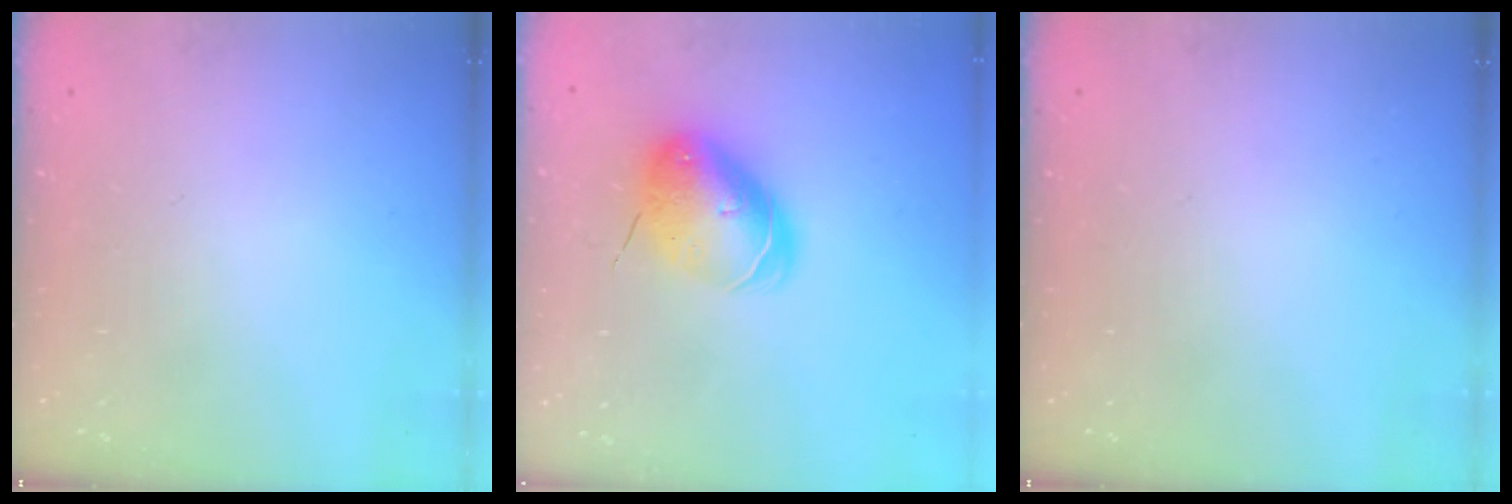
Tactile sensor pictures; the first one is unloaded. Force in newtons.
{"total": 8.1, "press": 8.0, "slide": 1.5}
{"total": 0.0}